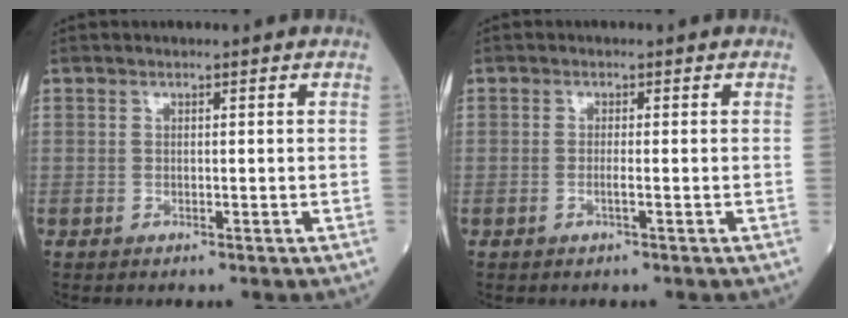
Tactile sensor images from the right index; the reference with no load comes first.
{"total": 0.9, "force": [-0.4, -0.2, 0.8], "torque": [-0.019, 0.000, -0.007]}